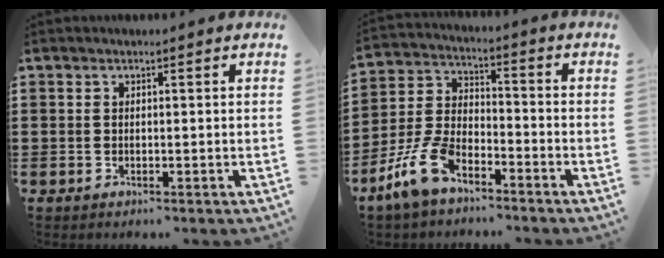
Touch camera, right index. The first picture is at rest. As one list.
[{"total": 8.7, "force": [-5.8, 3.8, 5.3], "torque": [-0.142, 0.002, -0.116]}]